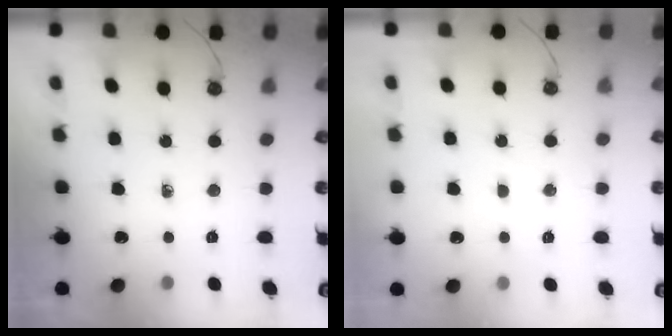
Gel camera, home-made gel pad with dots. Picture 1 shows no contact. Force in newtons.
{"total": 1.3, "press": 1.3, "slide": 0.1}